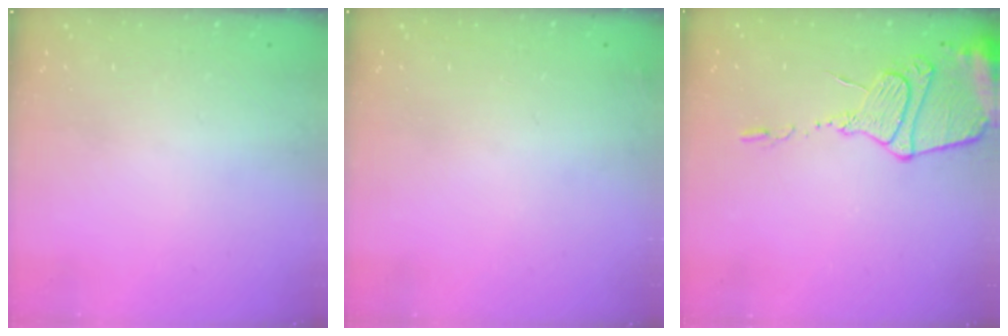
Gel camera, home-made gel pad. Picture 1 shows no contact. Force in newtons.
{"total": 2.3, "press": 2.2, "slide": 0.8}
{"total": 14.1, "press": 14.0, "slide": 1.3}